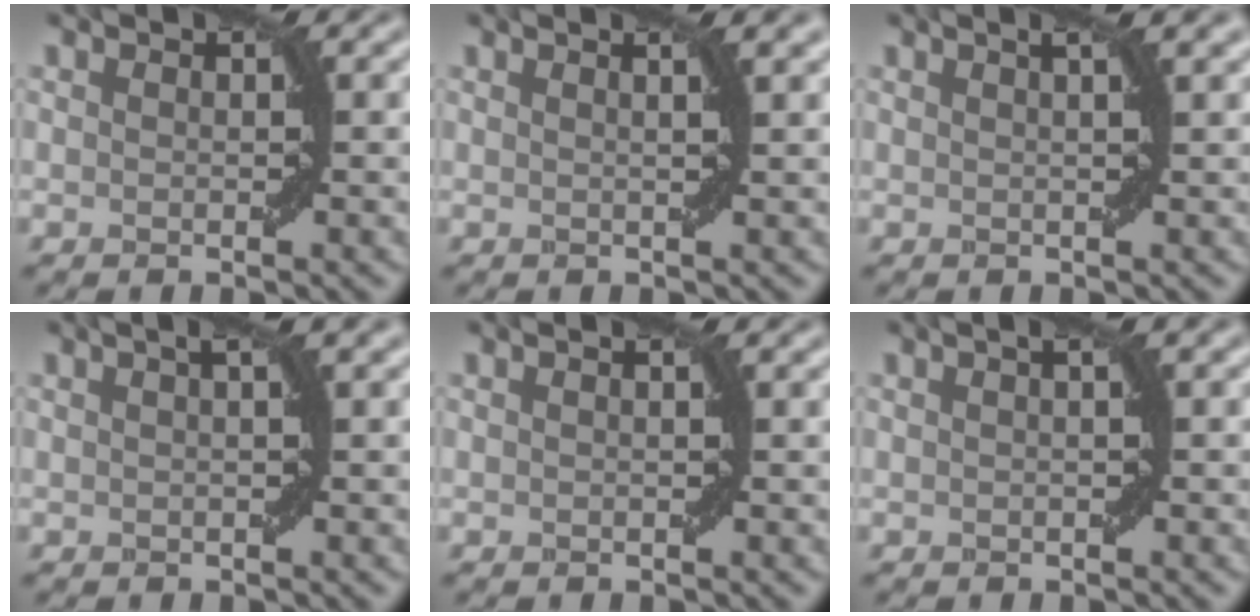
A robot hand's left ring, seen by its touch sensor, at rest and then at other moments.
{"total": 3.6, "force": [1.8, 1.4, 2.8], "torque": [-0.014, 0.020, -0.007]}
{"total": 3.9, "force": [2.0, 1.5, 3.0], "torque": [-0.014, 0.021, -0.001]}
{"total": 2.4, "force": [0.9, 0.5, 2.2], "torque": [-0.024, 0.010, 0.007]}
{"total": 0.5, "force": [0.1, -0.1, 0.5], "torque": [-0.009, 0.006, 0.001]}
{"total": 1.7, "force": [0.4, 0.3, 1.6], "torque": [-0.022, 0.009, 0.003]}